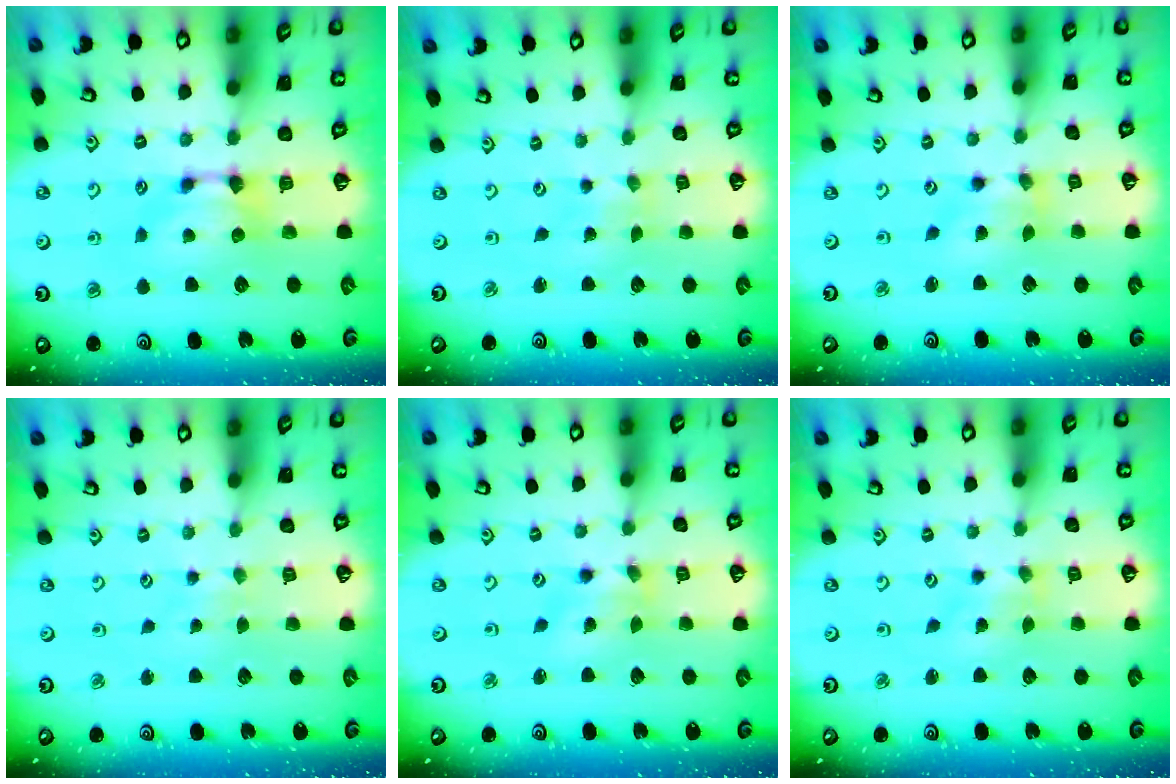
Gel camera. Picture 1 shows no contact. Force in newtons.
{"total": 5.4, "press": 5.4, "slide": 0.3}
{"total": 1.9, "press": 1.3, "slide": 1.4}
{"total": 4.5, "press": 4.5, "slide": 0.2}
{"total": 1.4, "press": 0.9, "slide": 1.1}
{"total": 3.5, "press": 3.4, "slide": 0.8}